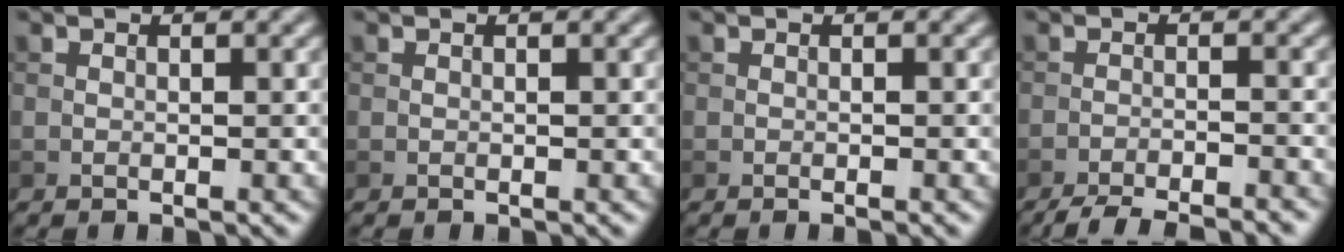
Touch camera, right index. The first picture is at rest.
{"total": 0.0}
{"total": 0.5, "force": [-0.3, 0.0, 0.4], "torque": [-0.004, -0.002, -0.006]}
{"total": 6.6, "force": [-6.0, 1.0, 2.6], "torque": [-0.042, -0.011, -0.090]}